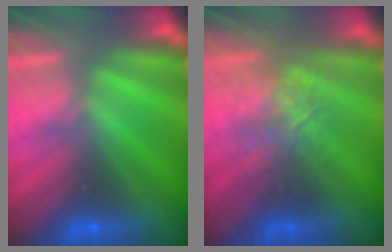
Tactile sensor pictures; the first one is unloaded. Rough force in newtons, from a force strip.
{"total": 2.6}